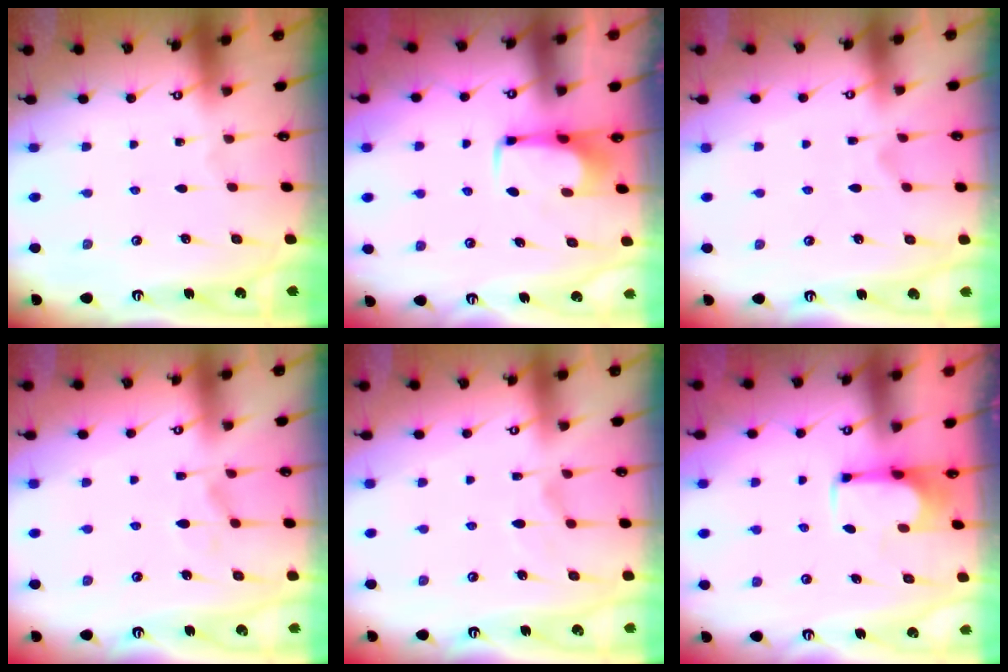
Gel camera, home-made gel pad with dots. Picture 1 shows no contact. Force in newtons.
{"total": 1.6, "press": 1.5, "slide": 0.5}
{"total": 3.2, "press": 3.0, "slide": 1.1}
{"total": 1.0, "press": 0.2, "slide": 0.9}
{"total": 2.5, "press": 2.1, "slide": 1.4}
{"total": 3.7, "press": 3.6, "slide": 0.7}